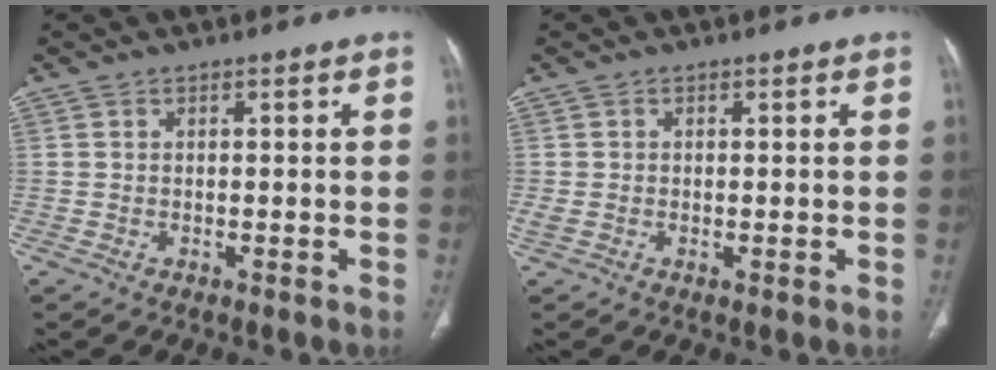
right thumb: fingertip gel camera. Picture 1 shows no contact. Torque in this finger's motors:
{"motor_torque": [1.71, 0.93, 0.52, -0.86, 0.06]}